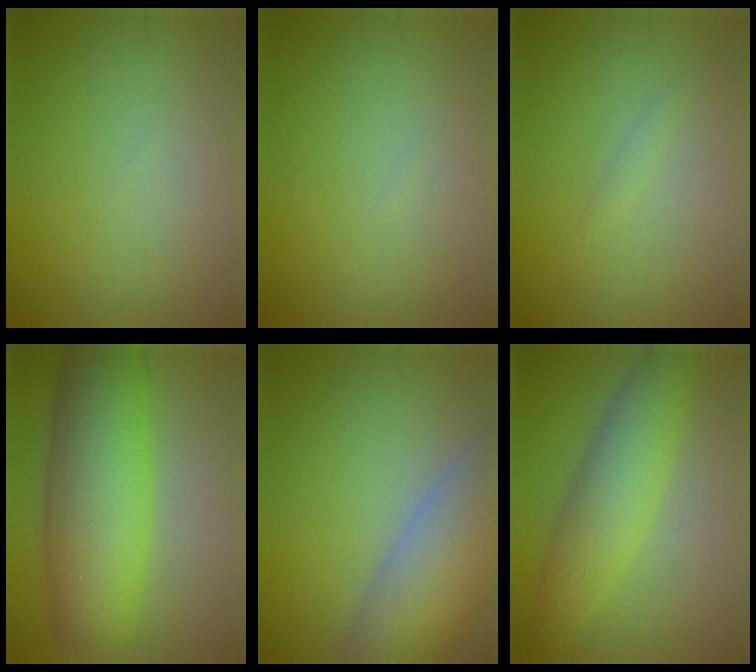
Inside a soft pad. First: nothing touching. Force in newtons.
{"total": 0.0}
{"total": 0.6, "press": 0.6, "slide": 0.1}
{"total": 9.7, "press": 9.7, "slide": 0.2}
{"total": 10.3, "press": 10.3, "slide": 1.0}
{"total": 5.3, "press": 5.3, "slide": 0.2}